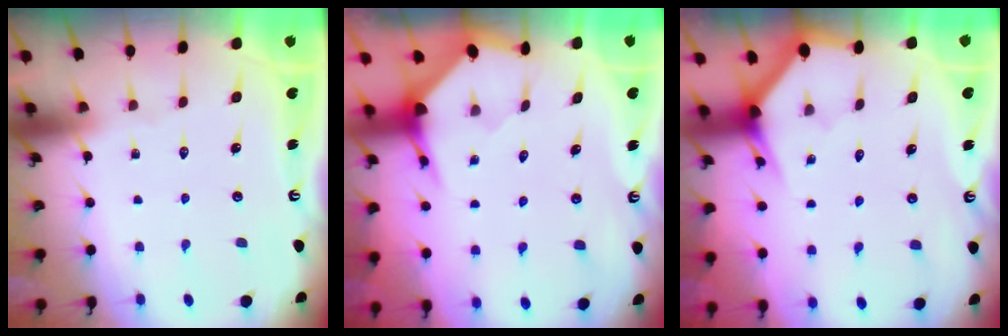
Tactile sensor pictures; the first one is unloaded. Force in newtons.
{"total": 3.5, "press": 3.5, "slide": 0.4}
{"total": 2.9, "press": 2.9, "slide": 0.1}